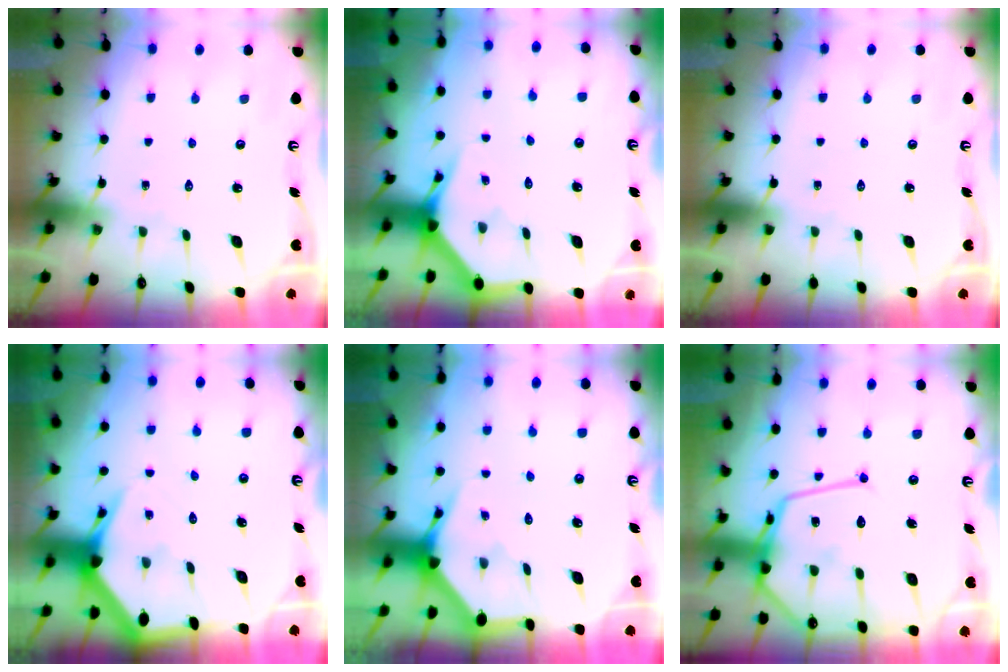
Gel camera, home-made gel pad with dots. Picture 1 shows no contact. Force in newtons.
{"total": 4.0, "press": 4.0, "slide": 0.2}
{"total": 0.0}
{"total": 4.5, "press": 4.5, "slide": 0.5}
{"total": 3.5, "press": 3.5, "slide": 0.1}
{"total": 20.0, "press": 19.9, "slide": 1.9}